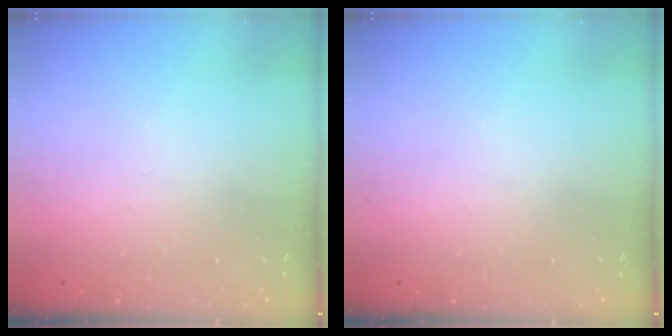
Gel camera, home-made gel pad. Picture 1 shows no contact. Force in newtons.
{"total": 0.0}